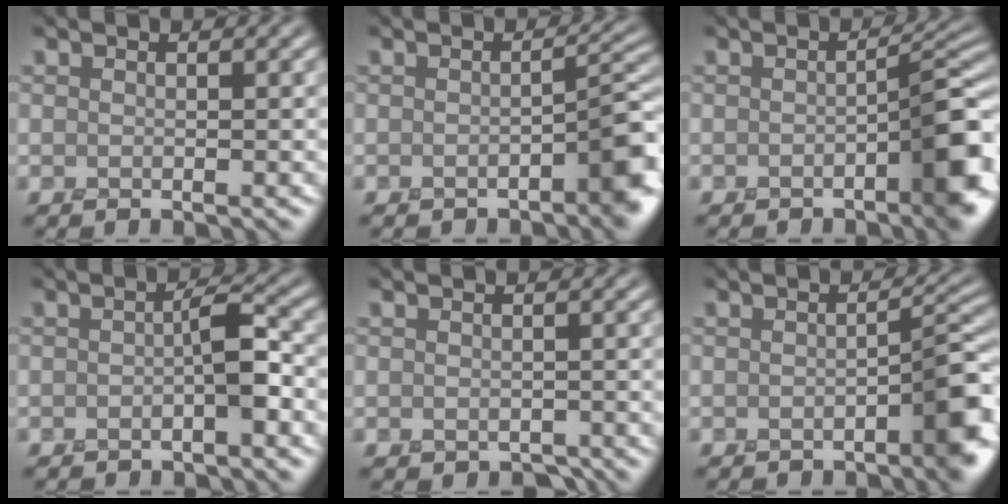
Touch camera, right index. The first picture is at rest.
{"total": 3.9, "force": [-1.9, 1.4, 3.1], "torque": [-0.033, 0.004, -0.029]}
{"total": 6.1, "force": [-2.5, 2.2, 5.1], "torque": [-0.055, 0.004, -0.039]}
{"total": 2.6, "force": [-0.8, 0.8, 2.3], "torque": [-0.041, 0.008, -0.018]}
{"total": 1.0, "force": [-0.6, 0.8, 0.0], "torque": [0.004, -0.003, -0.013]}
{"total": 4.4, "force": [-2.0, 1.5, 3.6], "torque": [-0.038, 0.005, -0.032]}